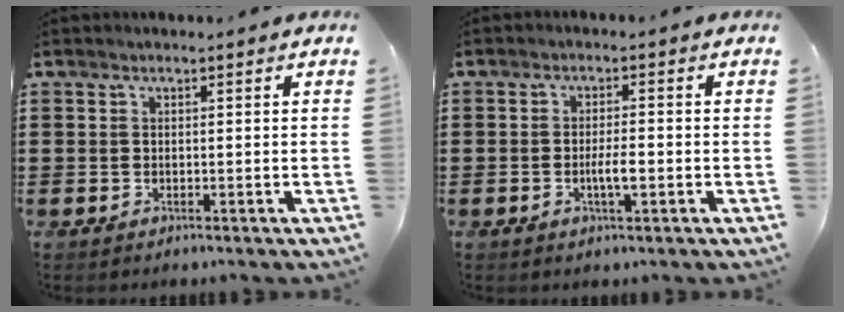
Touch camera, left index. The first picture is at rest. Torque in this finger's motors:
{"motor_torque": [0.71, 0.23, 0.09, 0.07]}